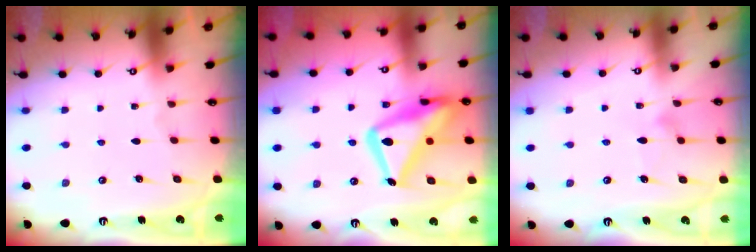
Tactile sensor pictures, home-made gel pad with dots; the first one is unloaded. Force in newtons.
{"total": 22.0, "press": 21.9, "slide": 1.9}
{"total": 9.4, "press": 9.4, "slide": 0.3}